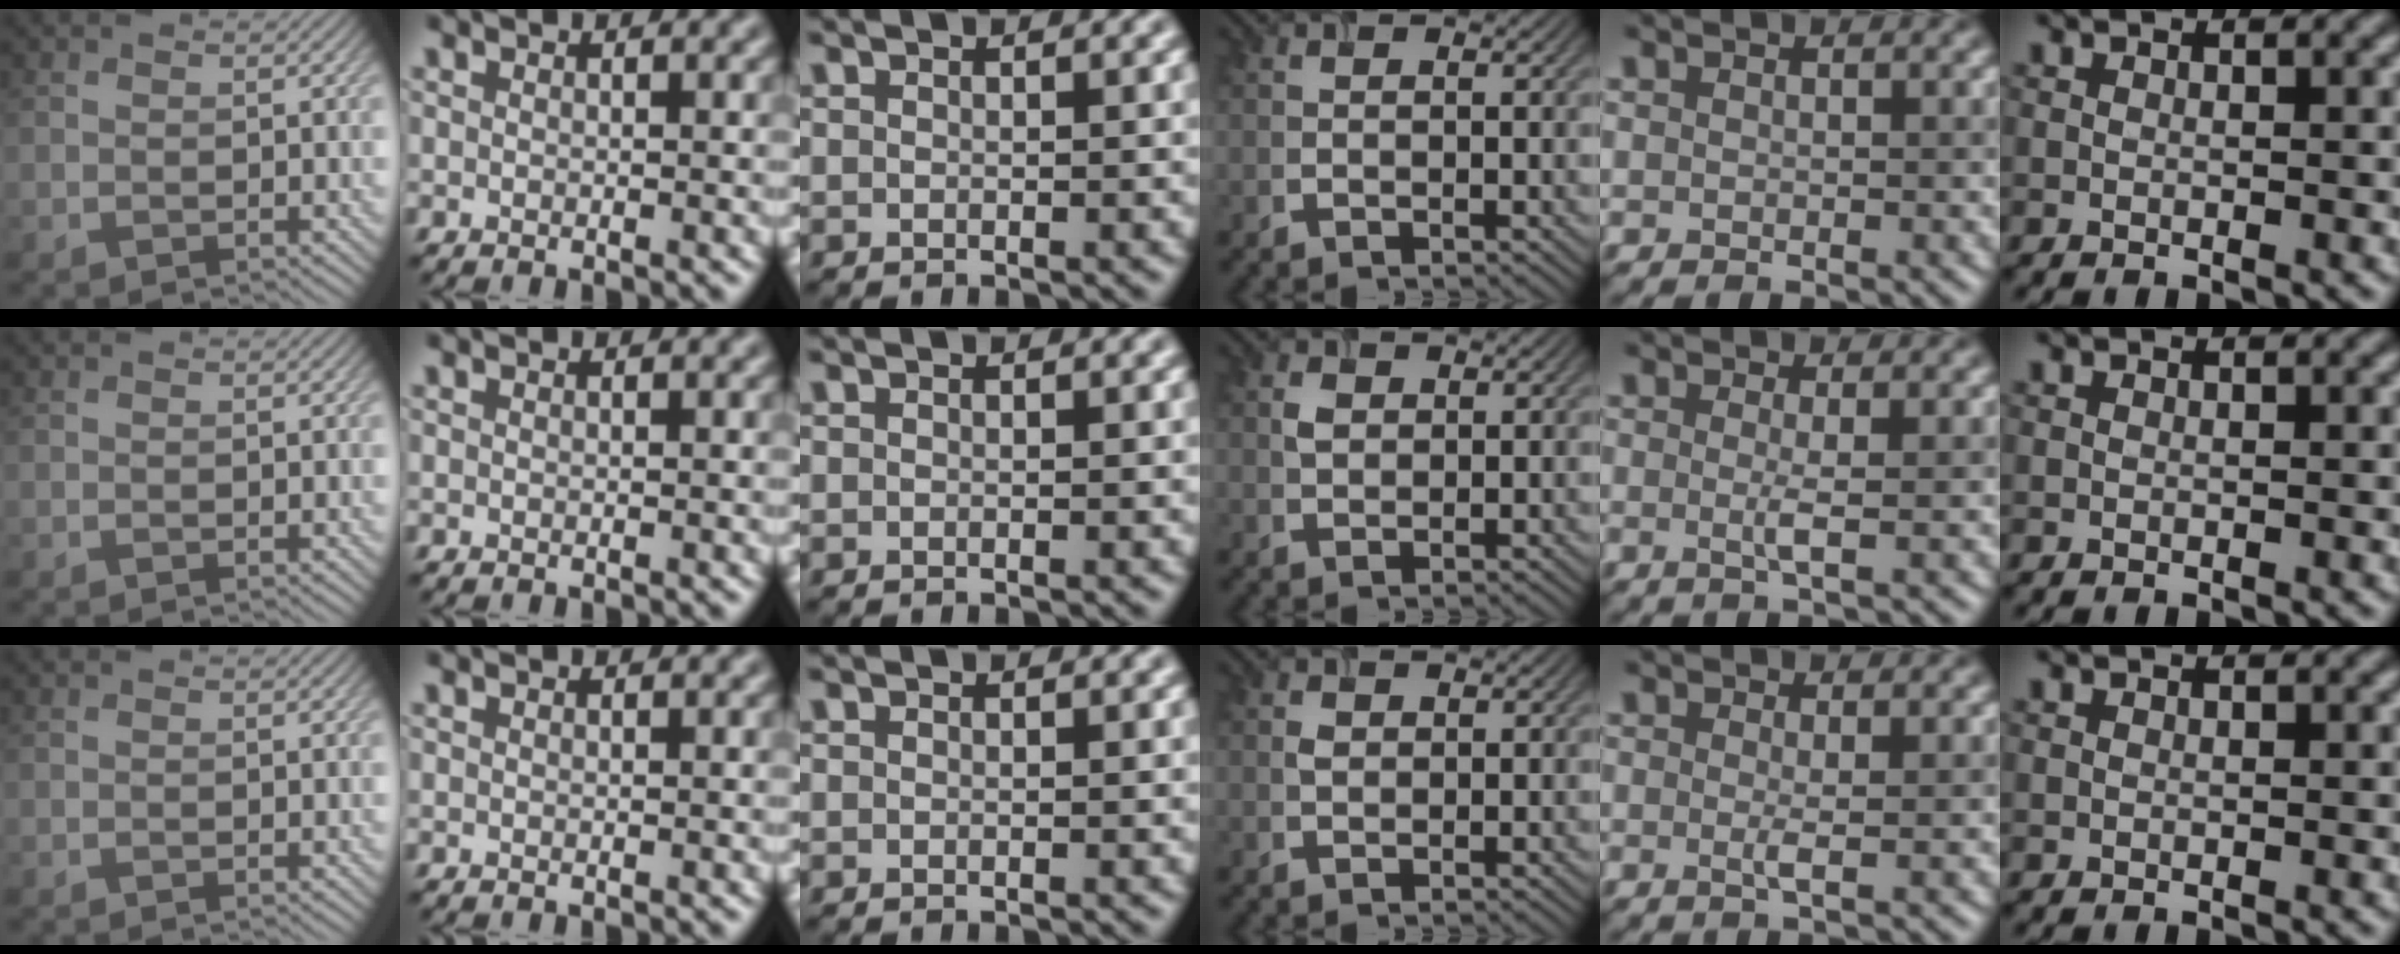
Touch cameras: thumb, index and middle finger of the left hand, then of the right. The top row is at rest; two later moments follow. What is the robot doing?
{"motion": "insert", "object": "airpods case & airpods"}